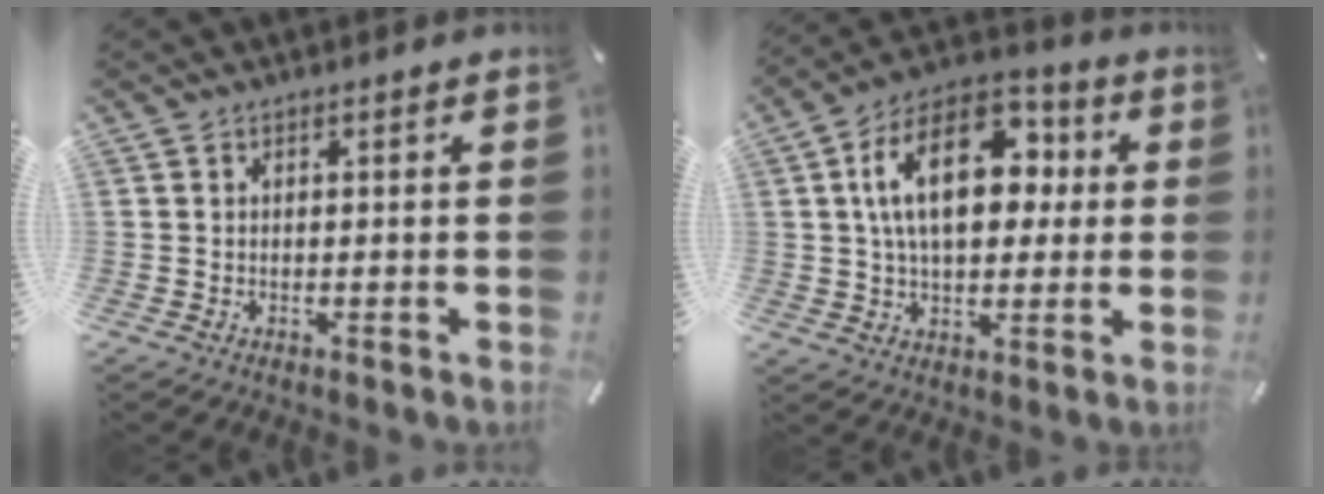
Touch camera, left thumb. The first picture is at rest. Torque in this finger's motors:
{"motor_torque": [0.45, 1.18, 2.34, -0.42, 0.41]}